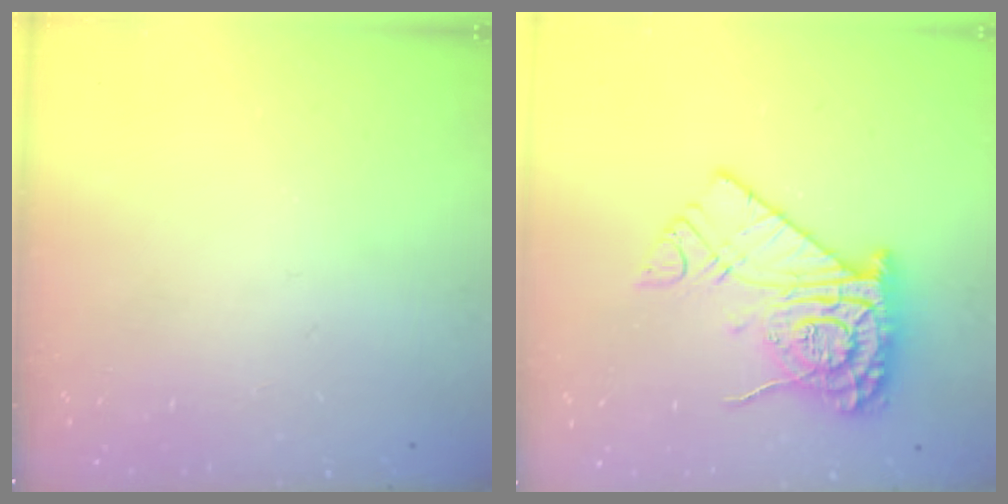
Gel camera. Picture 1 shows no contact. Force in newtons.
{"total": 16.5, "press": 16.4, "slide": 1.8}